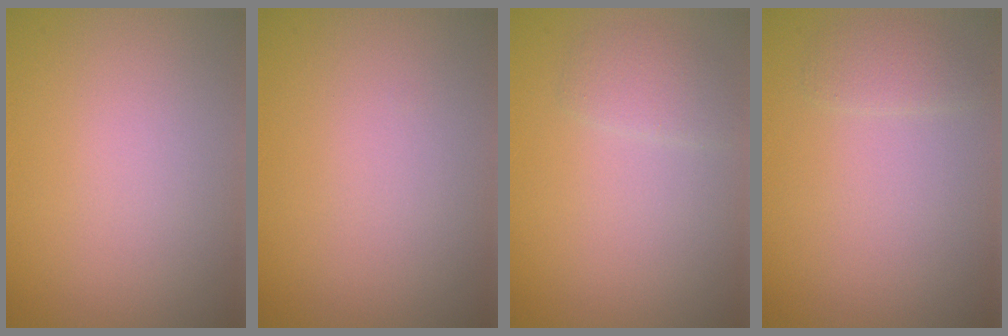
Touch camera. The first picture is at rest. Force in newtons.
{"total": 0.0}
{"total": 1.5, "press": 1.5, "slide": 0.0}
{"total": 1.1, "press": 1.1, "slide": 0.0}